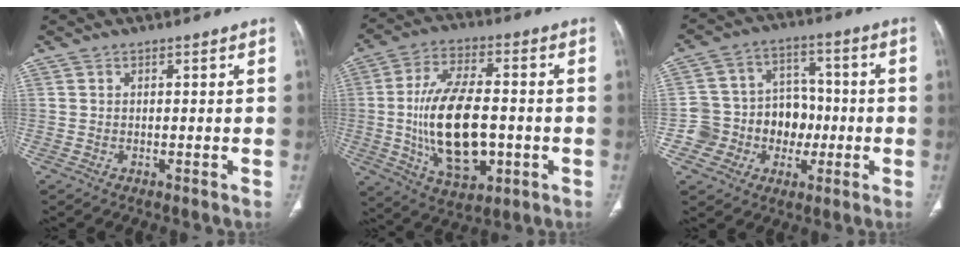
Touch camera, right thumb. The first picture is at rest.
{"total": 18.8, "force": [-2.0, 9.6, 16.0], "torque": [-0.282, 0.006, -0.025]}
{"total": 13.0, "force": [-3.0, 11.7, 5.0], "torque": [-0.028, 0.052, -0.044]}